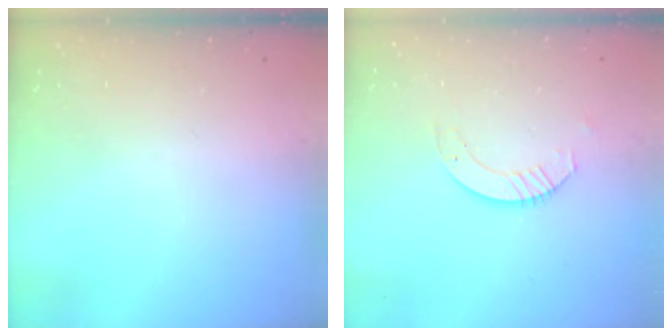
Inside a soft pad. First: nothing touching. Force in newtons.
{"total": 3.8, "press": 3.8, "slide": 0.1}